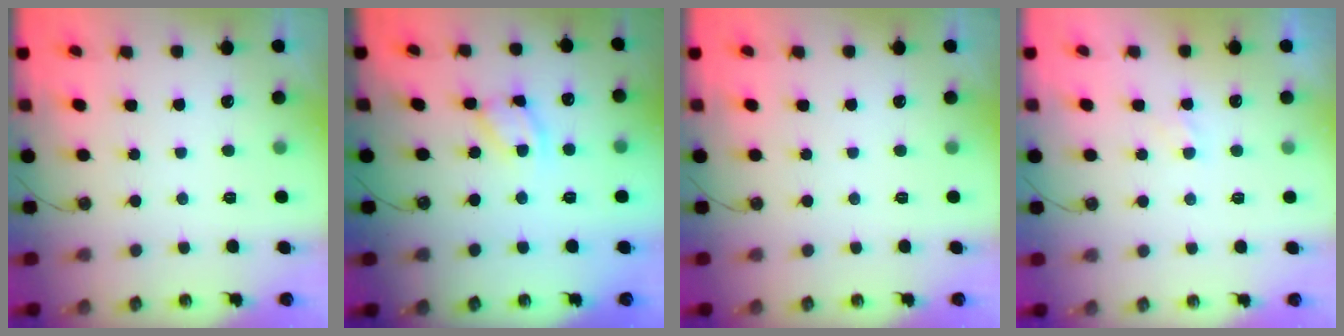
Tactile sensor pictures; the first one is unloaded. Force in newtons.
{"total": 9.3, "press": 9.3, "slide": 0.6}
{"total": 0.0}
{"total": 2.7, "press": 2.6, "slide": 0.4}